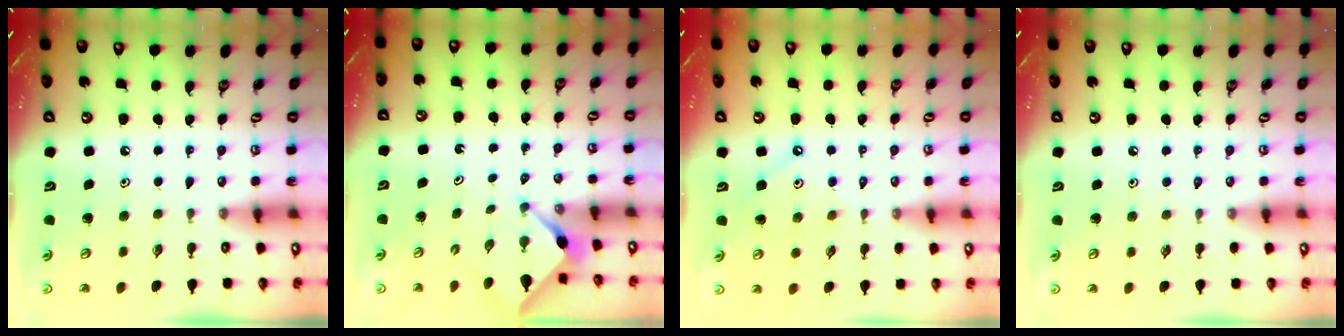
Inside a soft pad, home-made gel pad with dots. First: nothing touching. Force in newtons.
{"total": 2.9, "press": 2.9, "slide": 0.4}
{"total": 2.5, "press": 2.5, "slide": 0.4}
{"total": 2.1, "press": 2.1, "slide": 0.4}